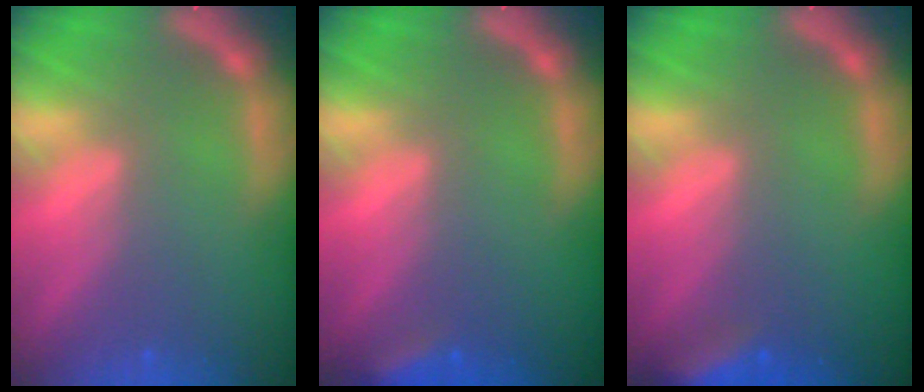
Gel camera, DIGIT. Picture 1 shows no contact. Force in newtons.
{"total": 2.4}
{"total": 4.0}